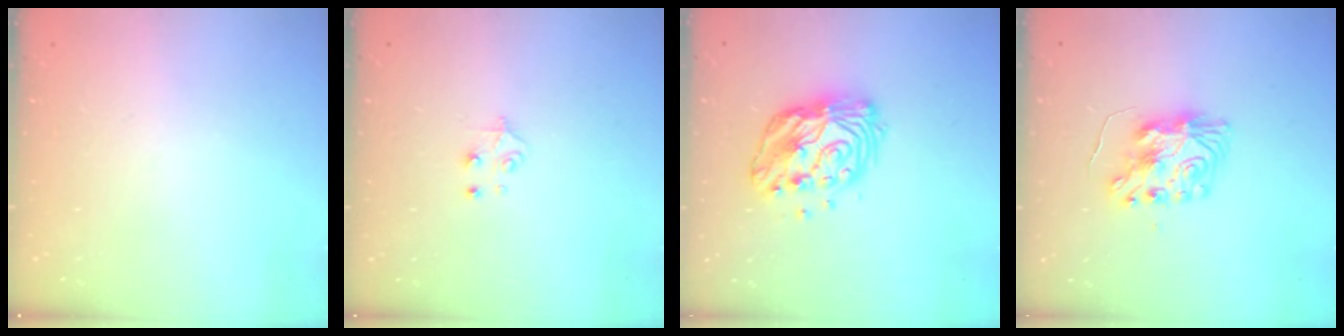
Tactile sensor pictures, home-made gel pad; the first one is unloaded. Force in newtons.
{"total": 4.4, "press": 4.4, "slide": 0.4}
{"total": 13.0, "press": 13.0, "slide": 0.9}
{"total": 9.0, "press": 9.0, "slide": 0.9}